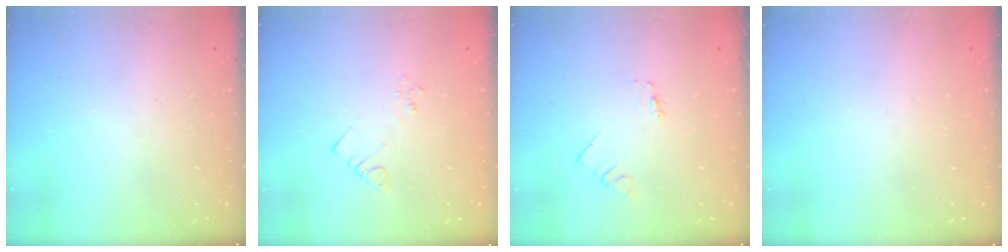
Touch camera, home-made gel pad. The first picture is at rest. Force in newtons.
{"total": 2.6, "press": 2.6, "slide": 0.3}
{"total": 0.0}
{"total": 0.8, "press": 0.8, "slide": 0.1}